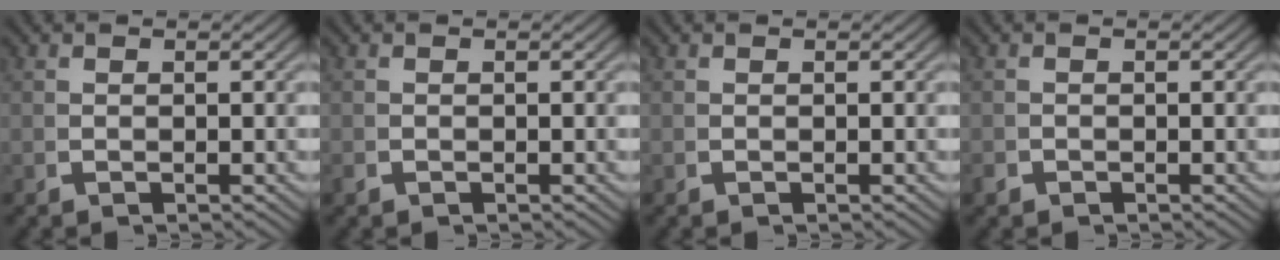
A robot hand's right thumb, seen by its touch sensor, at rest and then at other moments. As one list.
[{"total": 0.0}, {"total": 0.0}, {"total": 0.6, "force": [-0.6, 0.2, -0.1], "torque": [0.001, -0.005, -0.010]}]